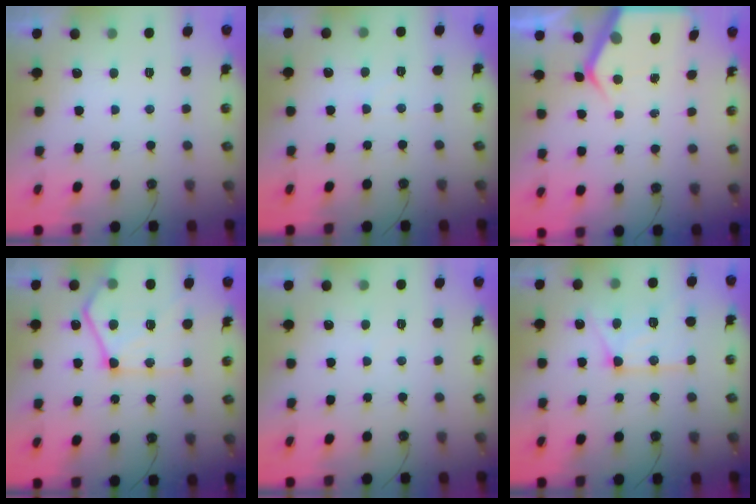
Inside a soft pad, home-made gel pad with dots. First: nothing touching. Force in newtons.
{"total": 2.4, "press": 2.4, "slide": 0.5}
{"total": 5.4, "press": 5.4, "slide": 0.3}
{"total": 18.3, "press": 18.3, "slide": 1.4}
{"total": 2.9, "press": 2.9, "slide": 0.4}
{"total": 14.7, "press": 14.6, "slide": 1.6}